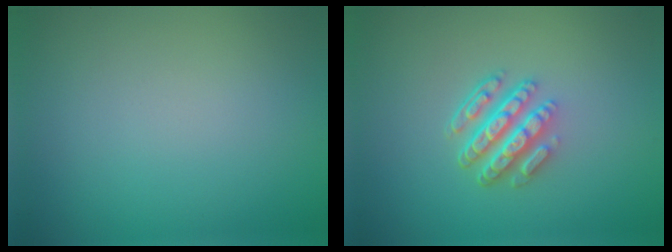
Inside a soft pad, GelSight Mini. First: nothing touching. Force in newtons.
{"total": 4.8, "press": 3.5, "slide": 3.3}